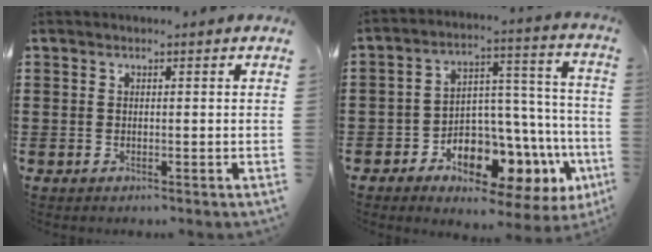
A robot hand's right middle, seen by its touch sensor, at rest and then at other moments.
{"total": 9.6, "force": [-6.2, 5.5, 4.9], "torque": [-0.087, -0.002, -0.109]}